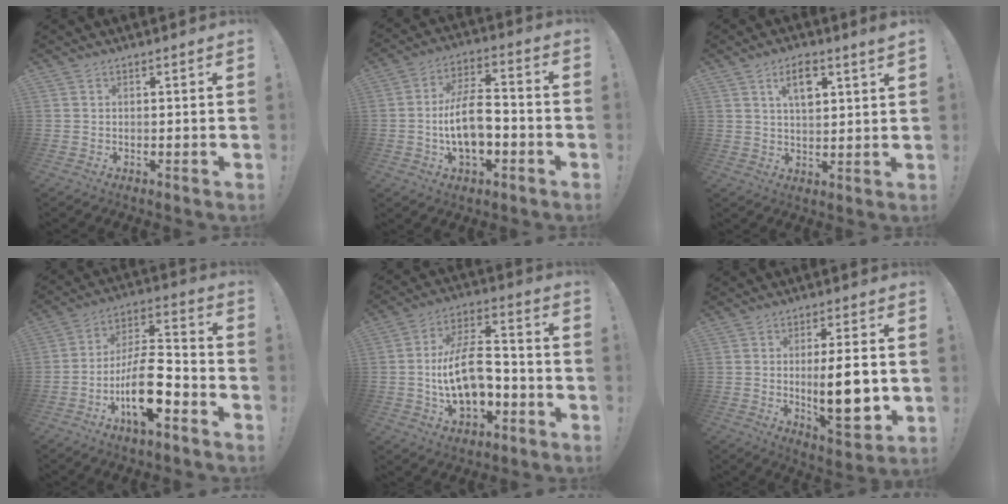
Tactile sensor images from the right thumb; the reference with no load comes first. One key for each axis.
{"total": 13.4, "fx": -3.1, "fy": 6.9, "fz": 11.0, "tx": -0.207, "ty": 0.010, "tz": -0.061}
{"total": 6.9, "fx": 3.6, "fy": 2.2, "fz": 5.5, "tx": -0.083, "ty": -0.015, "tz": 0.057}
{"total": 16.4, "fx": -7.2, "fy": 6.6, "fz": 13.2, "tx": -0.233, "ty": 0.039, "tz": -0.115}
{"total": 16.6, "fx": -3.2, "fy": 9.4, "fz": 13.3, "tx": -0.240, "ty": 0.018, "tz": -0.058}
{"total": 13.6, "fx": -0.2, "fy": 3.6, "fz": 13.1, "tx": -0.201, "ty": -0.017, "tz": -0.008}